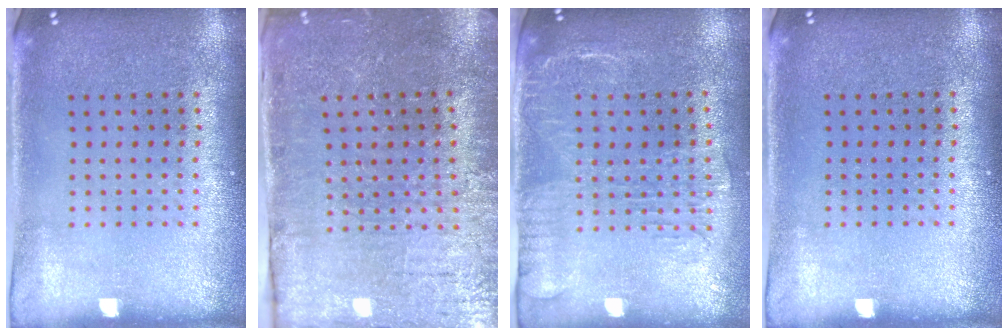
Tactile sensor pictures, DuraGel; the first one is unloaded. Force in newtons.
{"total": 3.8, "press": 3.7, "slide": 0.6}
{"total": 2.0, "press": 1.6, "slide": 1.2}
{"total": 0.0}